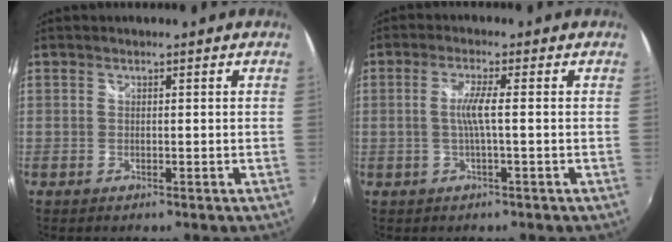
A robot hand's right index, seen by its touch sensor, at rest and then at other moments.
{"total": 3.8, "force": [-0.3, -0.4, 3.7], "torque": [-0.077, -0.001, -0.004]}